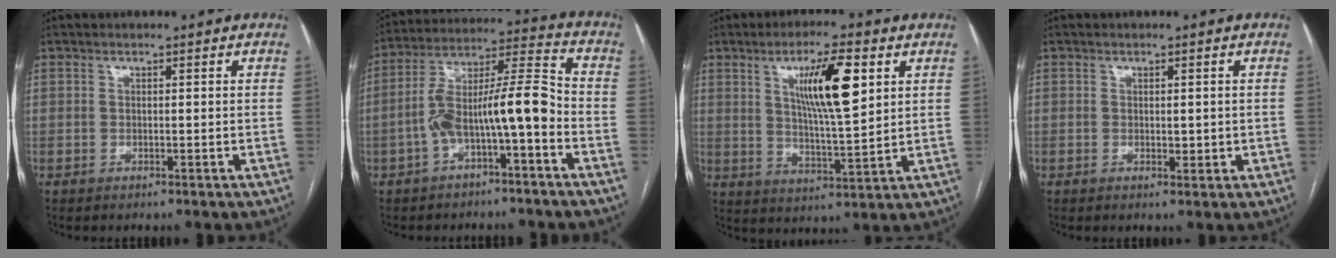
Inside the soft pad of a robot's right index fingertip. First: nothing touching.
{"total": 11.8, "force": [-3.7, 1.9, 11.0], "torque": [-0.199, 0.042, -0.060]}
{"total": 11.3, "force": [4.2, 1.6, 10.4], "torque": [-0.179, 0.000, 0.073]}
{"total": 1.7, "force": [-0.1, 1.0, 1.4], "torque": [-0.019, -0.001, 0.002]}